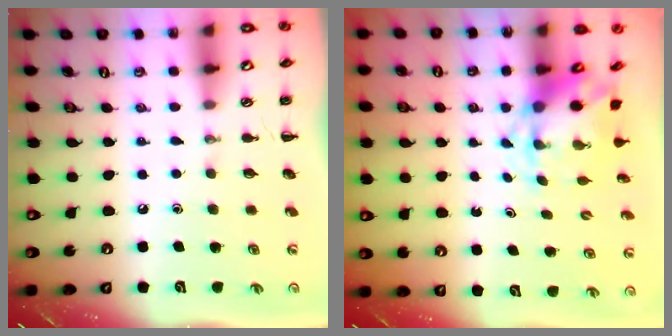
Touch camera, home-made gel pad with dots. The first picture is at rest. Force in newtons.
{"total": 5.5, "press": 5.4, "slide": 0.8}